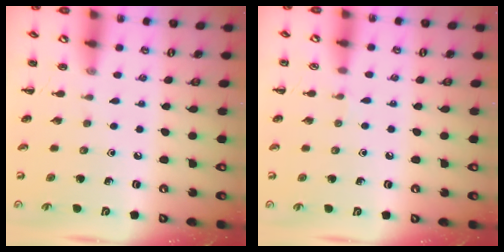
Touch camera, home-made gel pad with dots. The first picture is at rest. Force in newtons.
{"total": 2.9, "press": 2.7, "slide": 1.1}